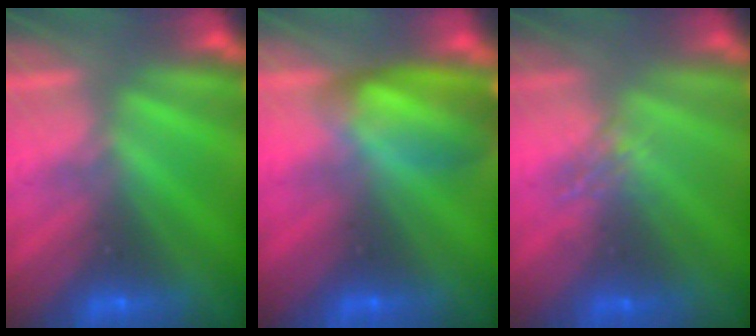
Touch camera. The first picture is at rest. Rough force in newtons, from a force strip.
{"total": 6.9}
{"total": 1.6}